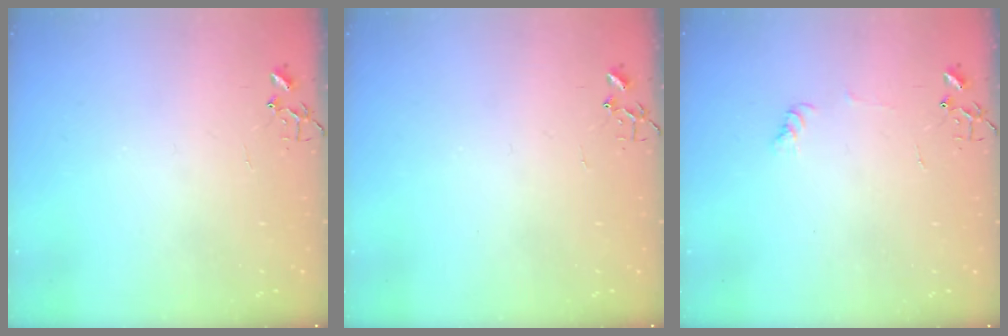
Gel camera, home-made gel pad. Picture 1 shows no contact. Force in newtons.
{"total": 0.0}
{"total": 4.9, "press": 4.9, "slide": 0.7}